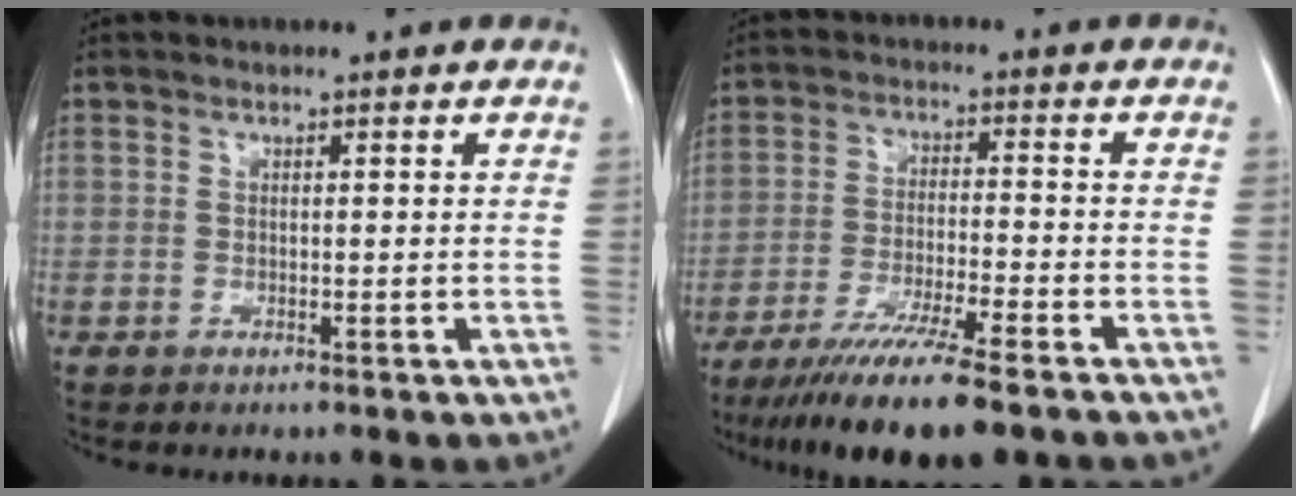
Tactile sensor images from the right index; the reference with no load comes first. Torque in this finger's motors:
{"motor_torque": [1.58, -0.56, 0.54, 0.20]}